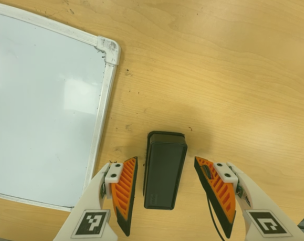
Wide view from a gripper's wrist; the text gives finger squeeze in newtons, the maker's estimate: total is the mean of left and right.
{"total": 0.0}